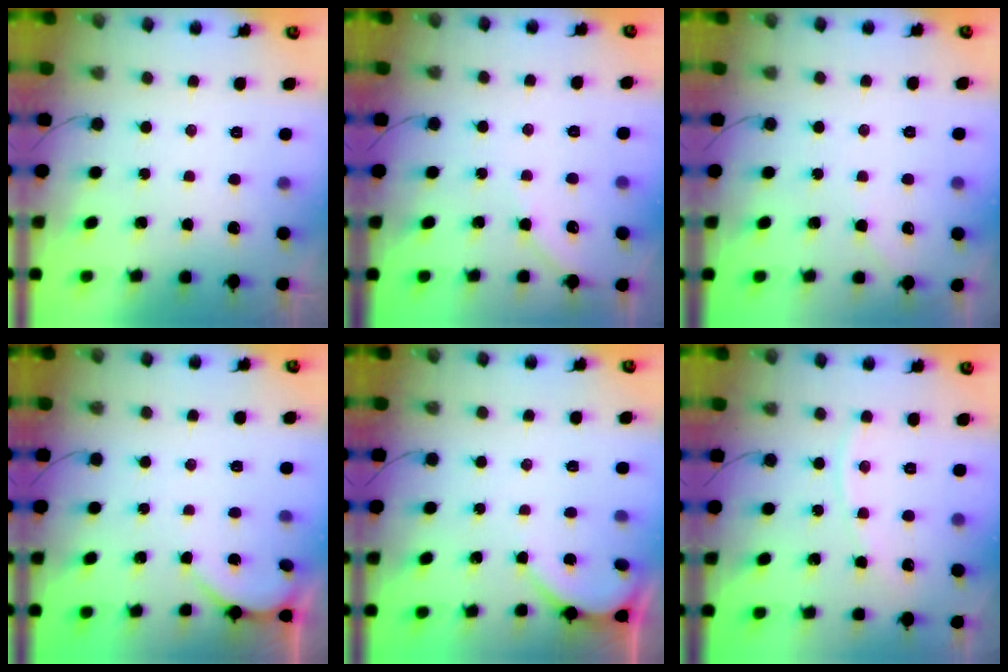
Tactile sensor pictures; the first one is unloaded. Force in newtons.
{"total": 2.9, "press": 2.9, "slide": 0.4}
{"total": 2.7, "press": 2.7, "slide": 0.4}
{"total": 2.5, "press": 2.4, "slide": 0.3}
{"total": 2.2, "press": 2.2, "slide": 0.3}
{"total": 5.4, "press": 5.3, "slide": 0.9}